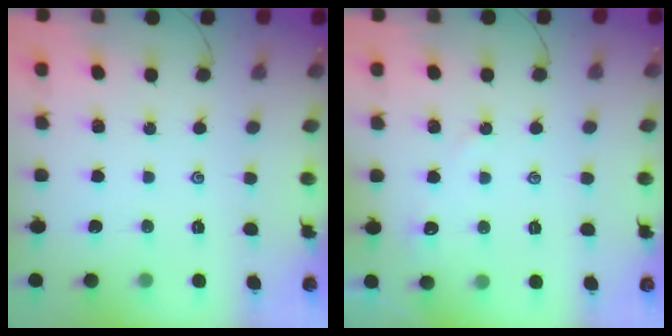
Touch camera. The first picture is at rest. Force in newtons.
{"total": 1.8, "press": 1.8, "slide": 0.4}